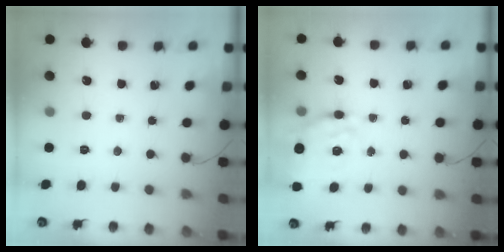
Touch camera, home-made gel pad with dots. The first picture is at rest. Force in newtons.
{"total": 13.2, "press": 12.5, "slide": 4.1}